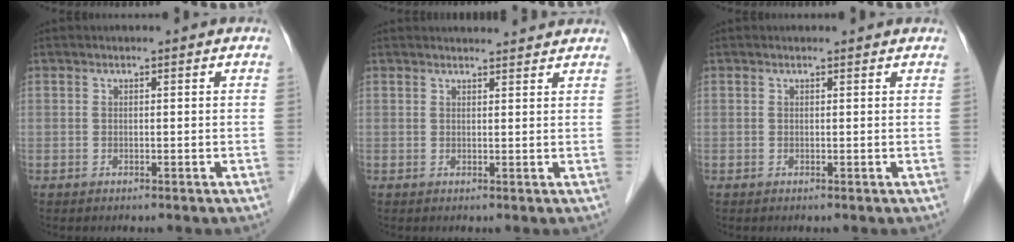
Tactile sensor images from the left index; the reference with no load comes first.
{"total": 7.2, "force": [6.9, 0.8, 1.6], "torque": [-0.015, 0.023, 0.072]}
{"total": 1.9, "force": [1.8, 0.5, 0.4], "torque": [-0.015, 0.014, 0.015]}